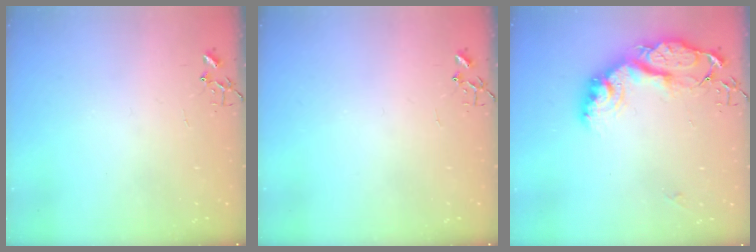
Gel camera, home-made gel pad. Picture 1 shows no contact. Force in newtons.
{"total": 0.0}
{"total": 17.3, "press": 17.3, "slide": 1.5}